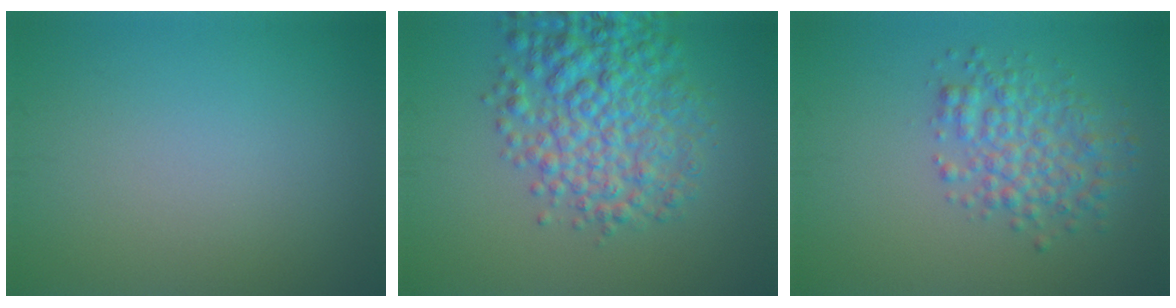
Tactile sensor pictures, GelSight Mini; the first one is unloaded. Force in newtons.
{"total": 7.1, "press": 7.1, "slide": 0.2}
{"total": 4.1, "press": 4.1, "slide": 0.1}